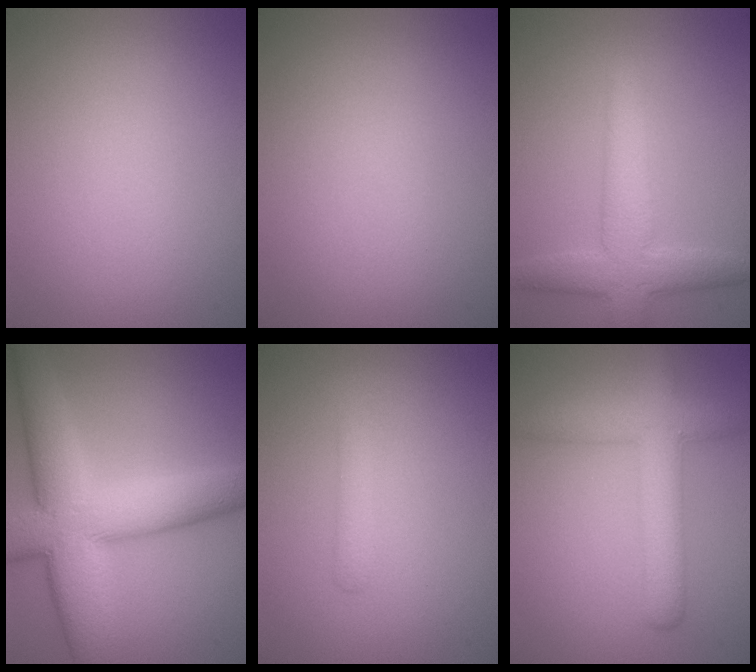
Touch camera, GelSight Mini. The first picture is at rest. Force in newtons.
{"total": 0.0}
{"total": 5.2, "press": 5.2, "slide": 0.3}
{"total": 10.9, "press": 10.9, "slide": 0.9}
{"total": 1.4, "press": 1.4, "slide": 0.0}
{"total": 4.9, "press": 4.9, "slide": 0.3}